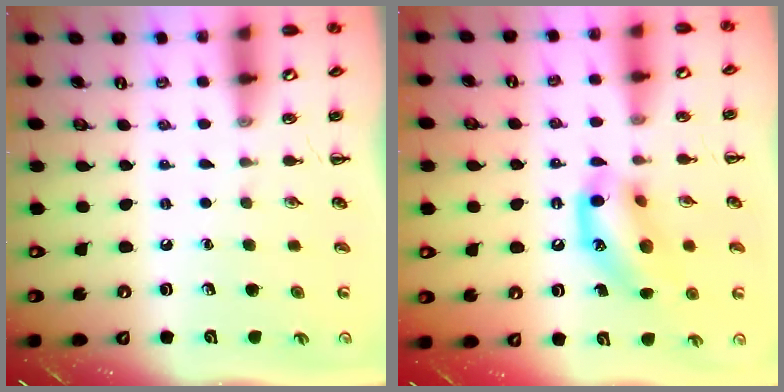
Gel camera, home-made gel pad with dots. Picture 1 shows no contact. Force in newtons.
{"total": 13.9, "press": 13.6, "slide": 3.0}